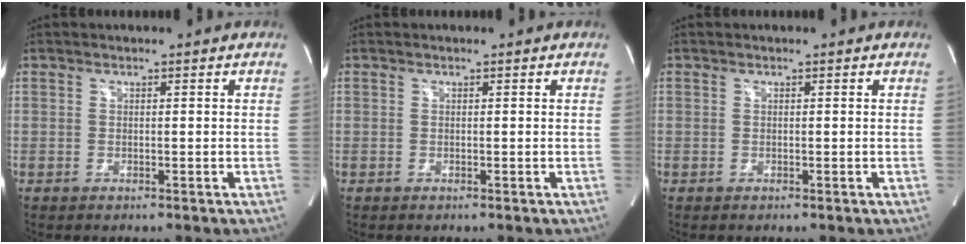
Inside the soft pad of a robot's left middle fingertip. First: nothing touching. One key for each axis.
{"total": 0.0}
{"total": 0.0}